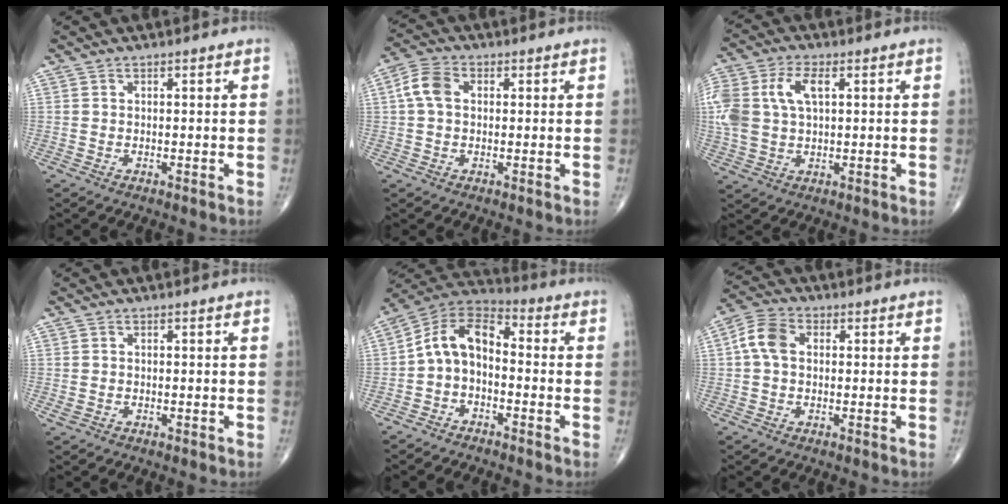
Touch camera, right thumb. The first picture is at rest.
{"total": 5.4, "force": [0.7, 3.7, 3.9], "torque": [-0.081, 0.017, 0.008]}
{"total": 12.7, "force": [2.7, 7.4, 9.9], "torque": [-0.242, 0.013, 0.053]}
{"total": 1.0, "force": [-0.2, 0.7, 0.7], "torque": [-0.020, 0.005, 0.001]}
{"total": 9.7, "force": [-1.4, 6.1, 7.4], "torque": [-0.122, 0.049, -0.043]}
{"total": 6.2, "force": [0.7, 4.3, 4.4], "torque": [-0.088, 0.020, 0.006]}